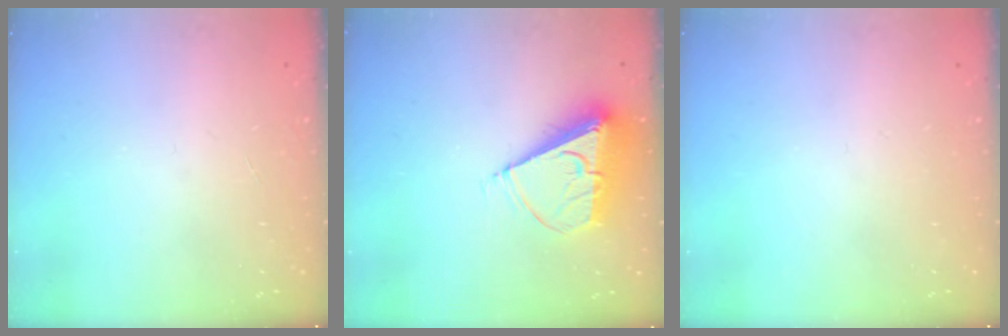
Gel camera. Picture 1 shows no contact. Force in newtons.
{"total": 10.3, "press": 10.3, "slide": 1.0}
{"total": 0.0}